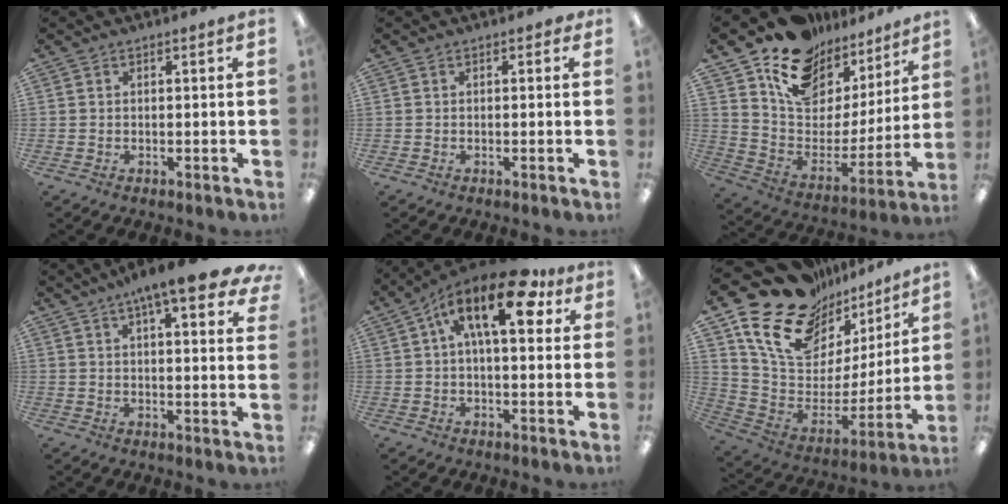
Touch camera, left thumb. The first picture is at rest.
{"total": 0.6, "force": [0.0, 0.5, 0.3], "torque": [-0.006, 0.003, -0.002]}
{"total": 15.5, "force": [11.4, 9.2, 5.2], "torque": [-0.107, -0.082, 0.206]}
{"total": 12.6, "force": [8.1, 3.1, 9.1], "torque": [-0.134, -0.039, 0.130]}
{"total": 17.3, "force": [6.9, 7.4, 14.1], "torque": [-0.218, -0.017, 0.107]}
{"total": 22.0, "force": [15.9, 12.2, 9.1], "torque": [-0.158, -0.118, 0.295]}